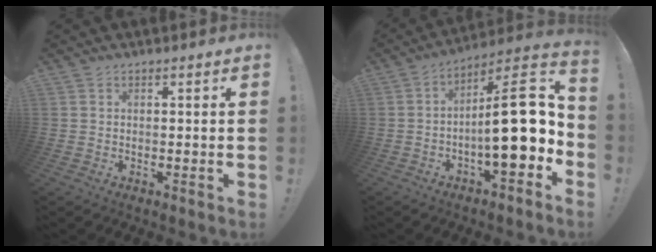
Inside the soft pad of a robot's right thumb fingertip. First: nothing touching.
{"total": 20.5, "force": [-1.8, 6.6, 19.3], "torque": [-0.300, 0.013, -0.026]}